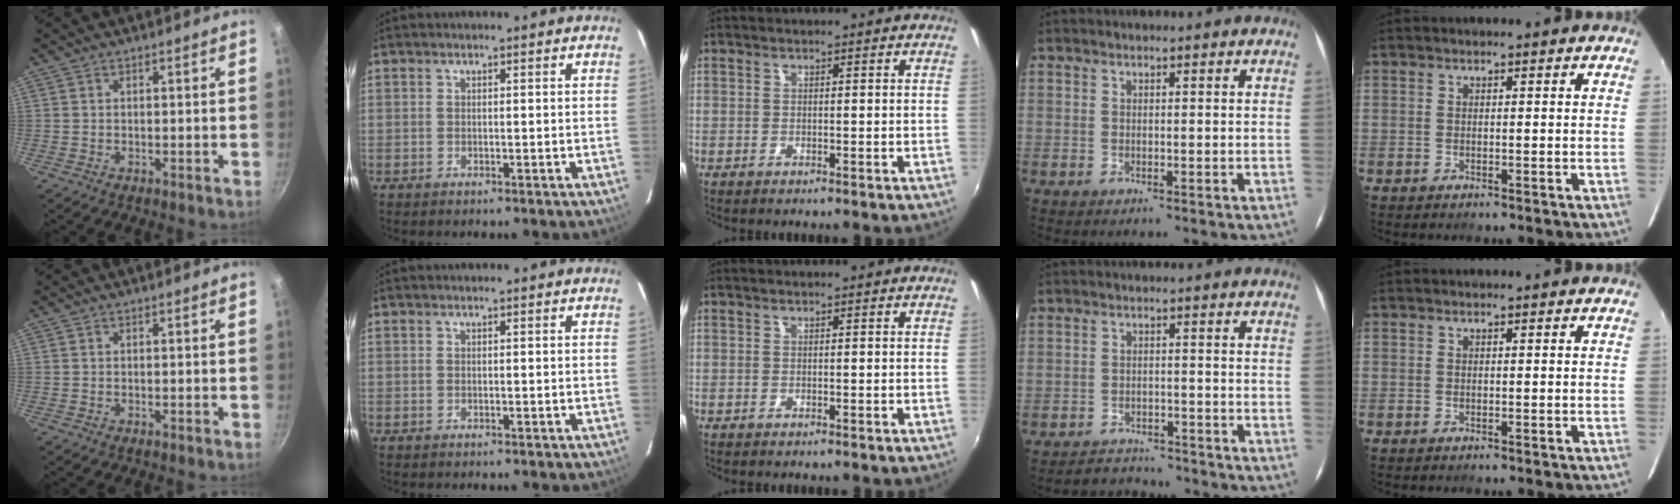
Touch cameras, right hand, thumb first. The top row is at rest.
{"ring": {"total": 6.7, "force": [-6.2, 2.4, 0.9], "torque": [-0.028, 0.016, -0.085]}}